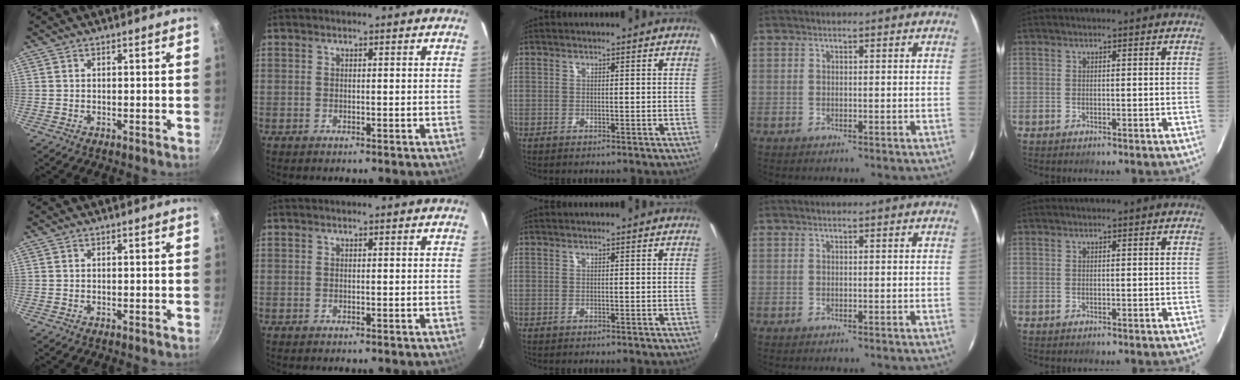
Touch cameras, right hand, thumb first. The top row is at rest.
{}